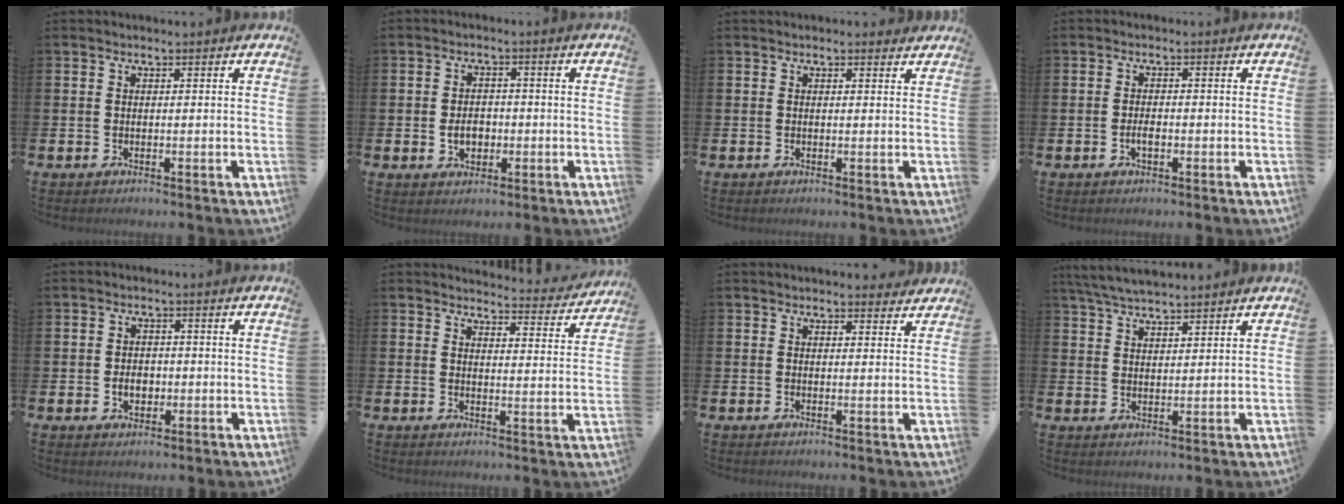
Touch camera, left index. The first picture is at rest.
{"total": 3.3, "force": [-0.6, 2.4, 2.1], "torque": [-0.025, -0.002, -0.018]}
{"total": 0.9, "force": [0.9, 0.2, 0.1], "torque": [0.004, 0.000, 0.015]}
{"total": 1.6, "force": [-0.5, 0.7, 1.4], "torque": [-0.023, 0.000, -0.010]}
{"total": 2.8, "force": [-0.5, 2.1, 1.8], "torque": [-0.018, -0.002, -0.017]}
{"total": 3.8, "force": [3.8, 0.4, 0.3], "torque": [-0.007, -0.032, 0.063]}
{"total": 1.9, "force": [1.9, 0.4, 0.0], "torque": [0.004, -0.007, 0.032]}
{"total": 4.8, "force": [4.6, 0.6, 1.3], "torque": [-0.046, -0.012, 0.086]}